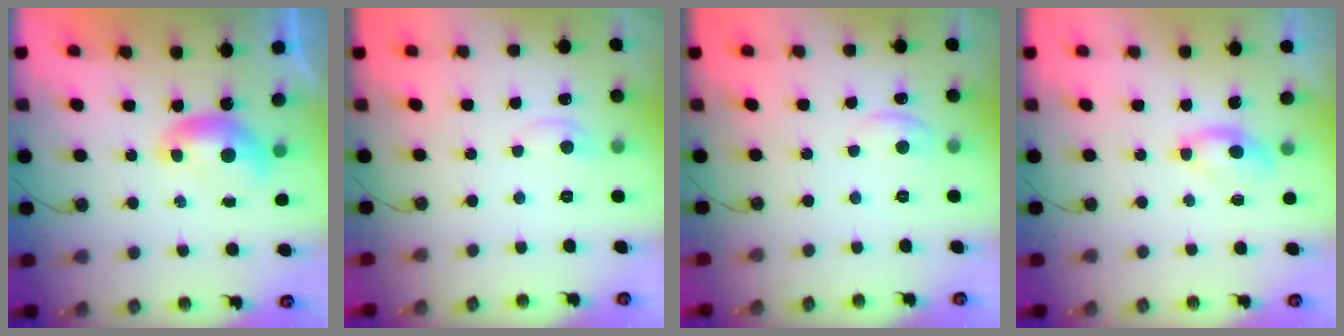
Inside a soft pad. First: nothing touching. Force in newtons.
{"total": 0.8, "press": 0.6, "slide": 0.6}
{"total": 0.0}
{"total": 1.2, "press": 1.1, "slide": 0.5}